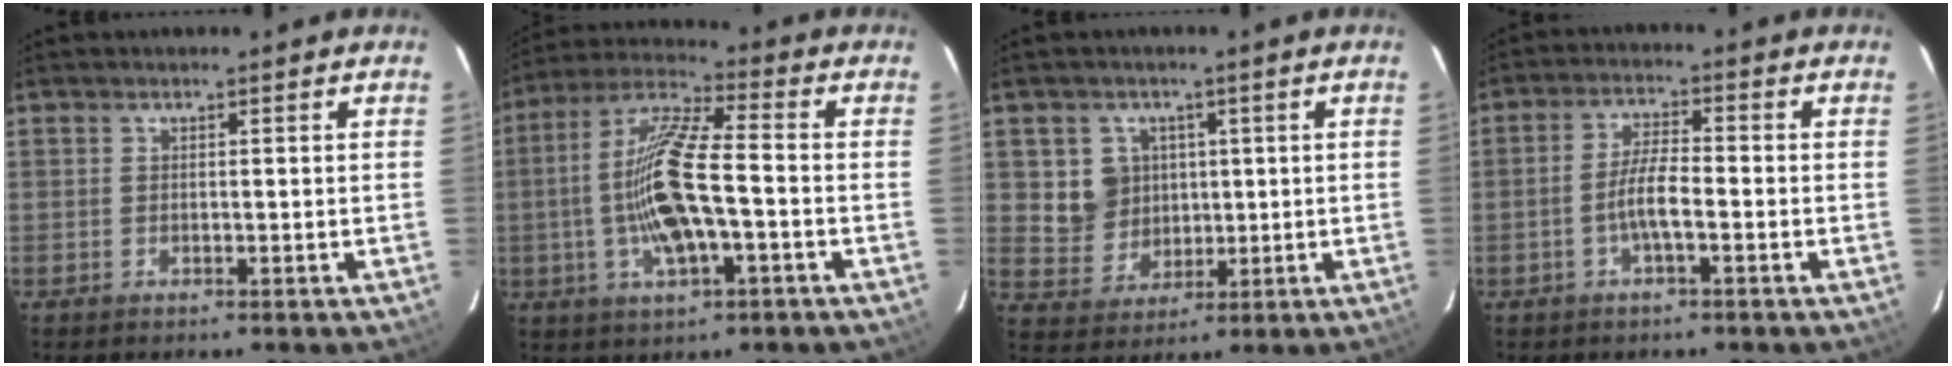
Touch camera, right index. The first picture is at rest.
{"total": 14.4, "force": [-2.8, 3.7, 13.6], "torque": [-0.272, 0.001, -0.055]}
{"total": 7.2, "force": [1.6, 6.9, 1.4], "torque": [-0.037, 0.012, 0.044]}
{"total": 5.1, "force": [-1.8, 0.9, 4.7], "torque": [-0.096, 0.007, -0.037]}